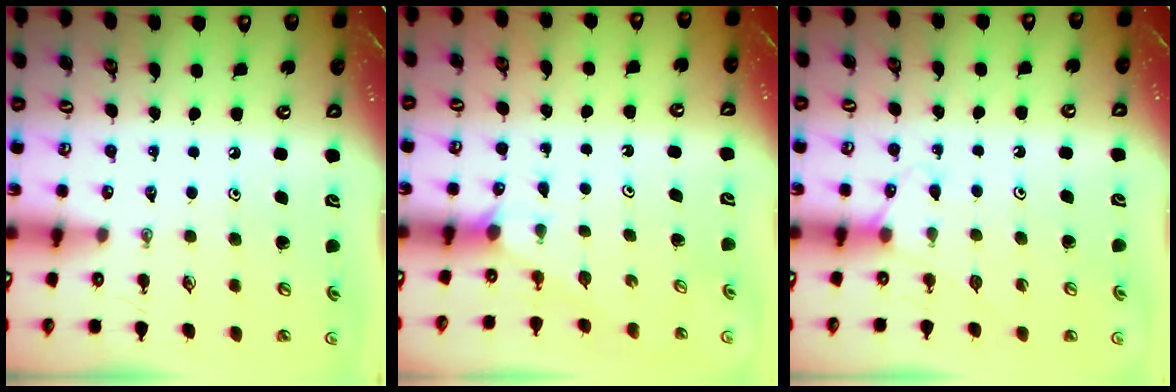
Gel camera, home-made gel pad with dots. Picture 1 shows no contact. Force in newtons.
{"total": 1.4, "press": 1.4, "slide": 0.1}
{"total": 5.5, "press": 5.5, "slide": 0.6}